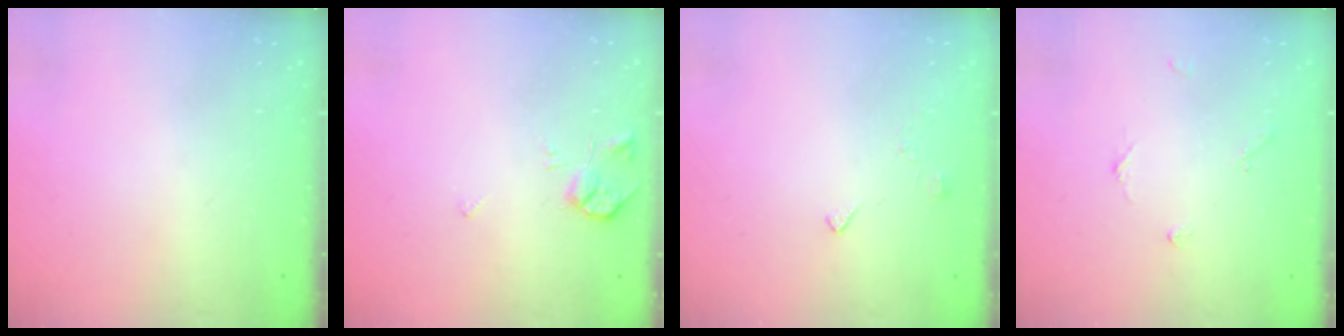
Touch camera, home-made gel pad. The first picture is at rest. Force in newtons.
{"total": 4.8, "press": 4.8, "slide": 0.7}
{"total": 2.0, "press": 2.0, "slide": 0.4}
{"total": 2.8, "press": 2.8, "slide": 0.4}